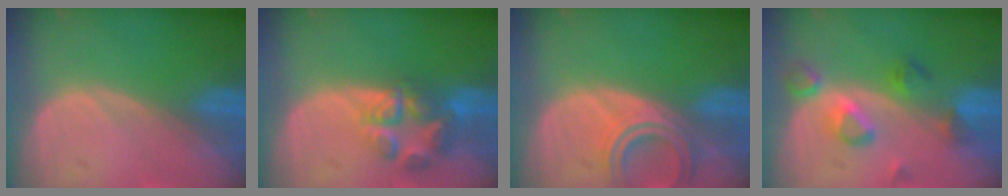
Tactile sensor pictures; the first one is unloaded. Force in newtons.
{"total": 7.0, "press": 5.9, "slide": 3.7}
{"total": 5.5, "press": 5.1, "slide": 2.1}
{"total": 5.5, "press": 5.5, "slide": 0.7}